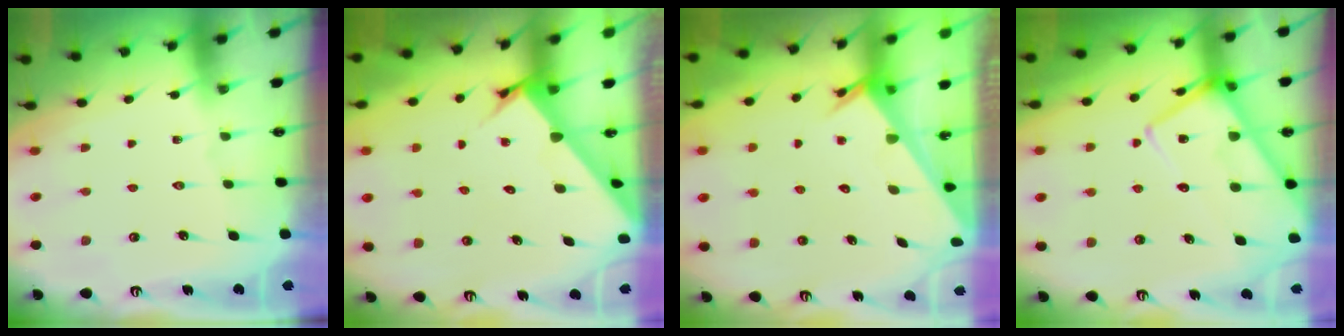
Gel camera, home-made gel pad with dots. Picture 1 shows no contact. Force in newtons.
{"total": 3.2, "press": 3.2, "slide": 0.2}
{"total": 3.3, "press": 3.3, "slide": 0.3}
{"total": 15.0, "press": 14.9, "slide": 1.3}